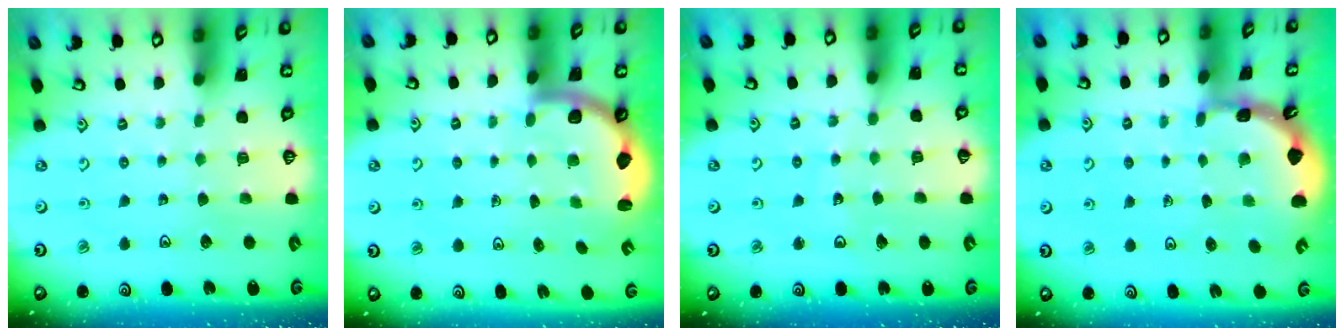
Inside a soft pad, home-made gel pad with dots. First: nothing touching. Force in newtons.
{"total": 2.5, "press": 2.4, "slide": 0.7}
{"total": 3.4, "press": 3.4, "slide": 0.2}
{"total": 1.7, "press": 1.6, "slide": 0.1}